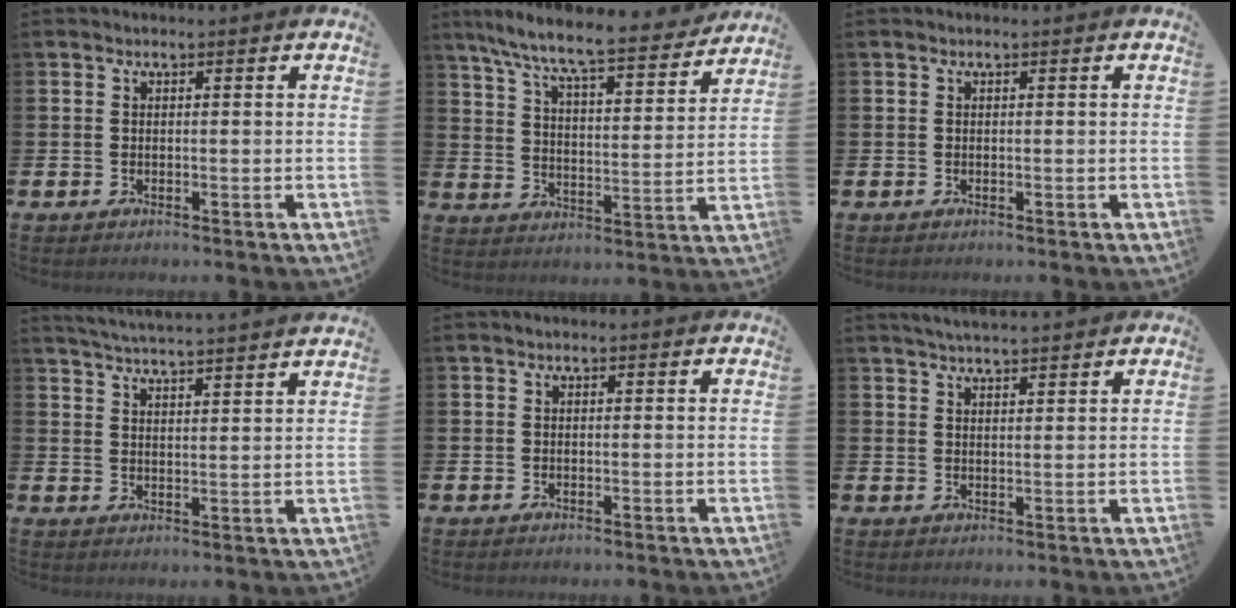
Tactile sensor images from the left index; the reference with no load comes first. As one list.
[{"total": 9.2, "force": [8.3, 0.9, 3.9], "torque": [-0.101, -0.057, 0.138]}, {"total": 0.0}, {"total": 4.9, "force": [4.8, -0.7, 0.4], "torque": [-0.024, -0.033, 0.084]}, {"total": 0.0}, {"total": 3.3, "force": [3.1, 0.3, 0.9], "torque": [-0.018, -0.009, 0.056]}]